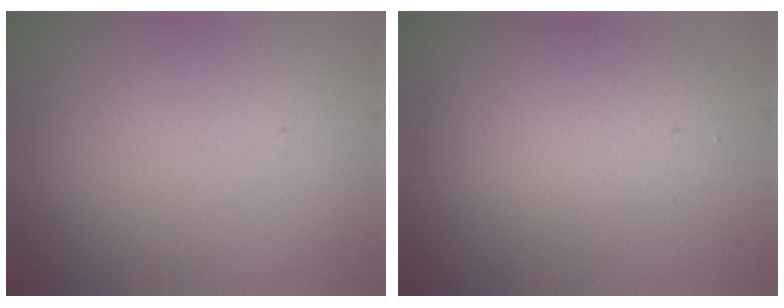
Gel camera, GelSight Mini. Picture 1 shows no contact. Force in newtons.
{"total": 3.7, "press": 3.7, "slide": 0.3}